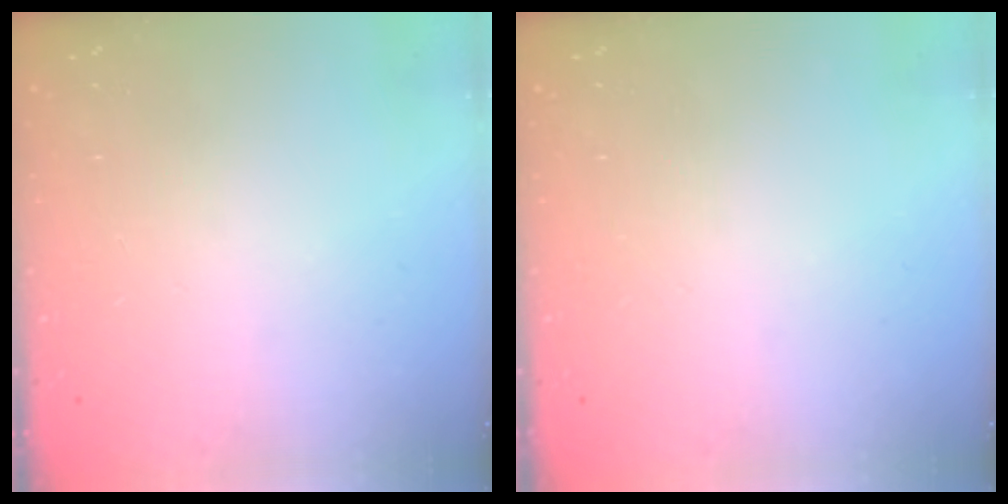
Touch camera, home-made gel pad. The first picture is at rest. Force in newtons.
{"total": 0.0}